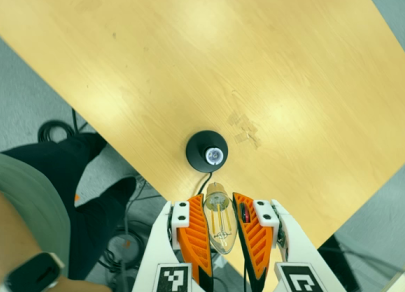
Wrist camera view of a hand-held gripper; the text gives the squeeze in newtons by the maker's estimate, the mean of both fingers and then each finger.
{"total": 19.6, "left": 21.2, "right": 17.9}